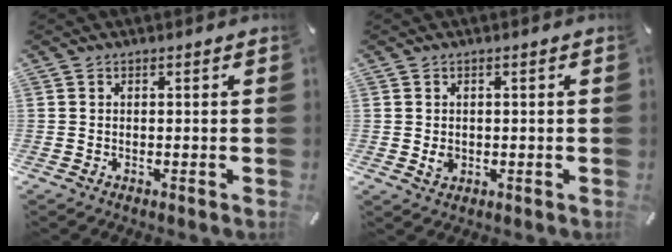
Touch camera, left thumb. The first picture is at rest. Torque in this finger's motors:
{"motor_torque": [0.51, 0.47, 0.00, -0.02, 0.00]}